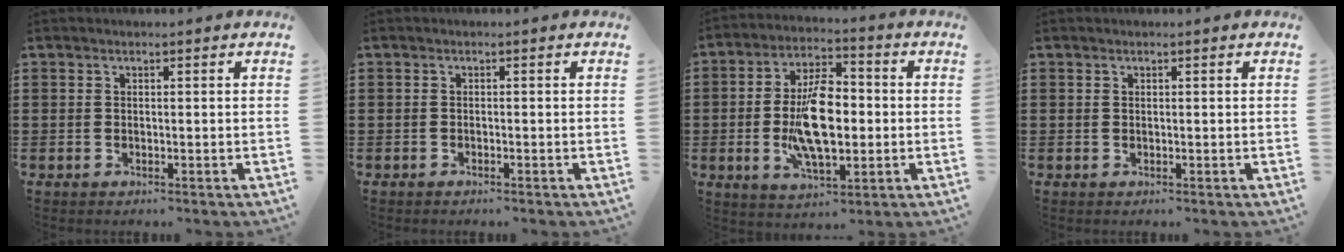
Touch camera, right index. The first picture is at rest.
{"total": 0.5, "force": [-0.5, 0.0, 0.1], "torque": [-0.004, -0.002, -0.010]}
{"total": 11.8, "force": [-1.1, 5.5, 10.3], "torque": [-0.204, 0.000, -0.022]}
{"total": 0.0}